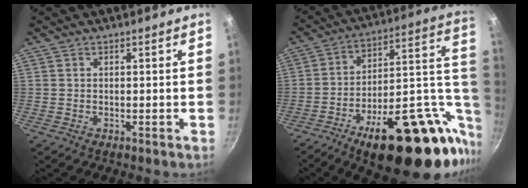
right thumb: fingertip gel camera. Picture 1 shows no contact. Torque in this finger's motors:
{"motor_torque": [3.87, 1.14, 1.86, -0.91, 0.57]}